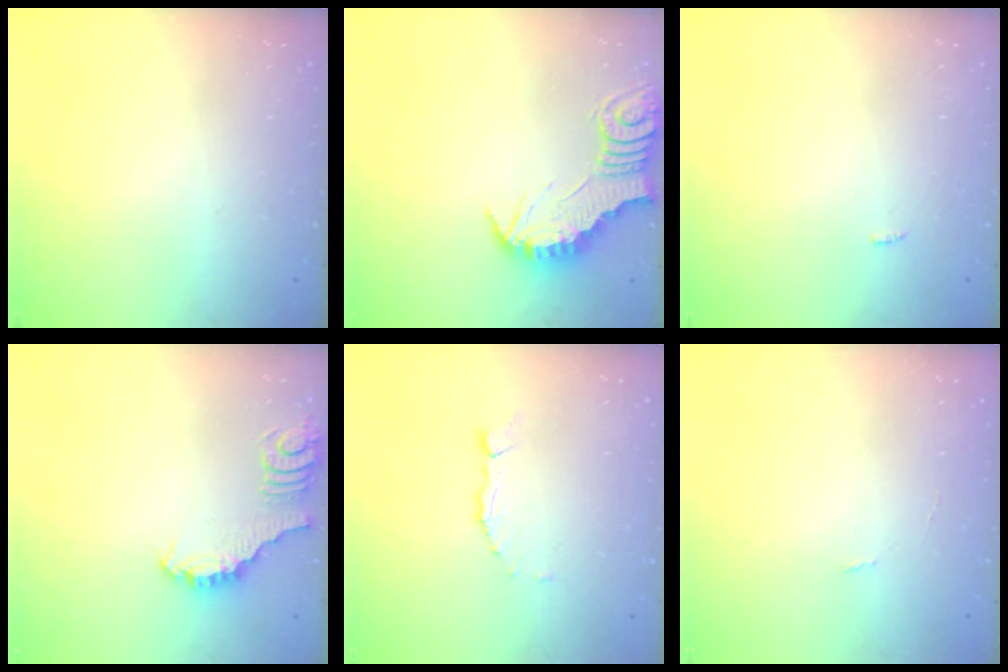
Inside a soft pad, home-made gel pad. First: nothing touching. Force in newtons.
{"total": 2.8, "press": 2.8, "slide": 0.2}
{"total": 2.5, "press": 2.5, "slide": 0.2}
{"total": 3.0, "press": 3.0, "slide": 0.2}
{"total": 1.5, "press": 1.5, "slide": 0.2}
{"total": 4.8, "press": 4.8, "slide": 0.3}